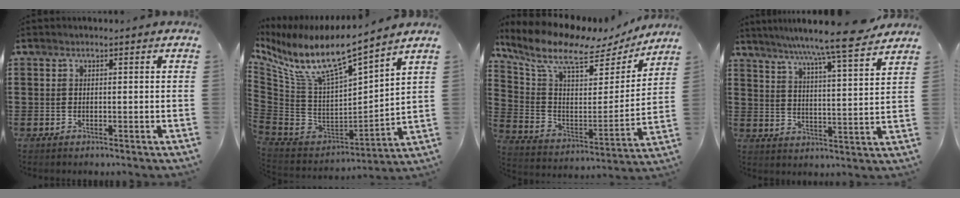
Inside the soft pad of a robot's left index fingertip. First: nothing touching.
{"total": 10.7, "force": [7.7, 1.7, 7.3], "torque": [-0.175, -0.067, 0.128]}
{"total": 10.3, "force": [7.9, 3.1, 5.9], "torque": [-0.149, -0.047, 0.133]}
{"total": 7.8, "force": [6.9, -1.3, 3.4], "torque": [-0.082, -0.053, 0.111]}